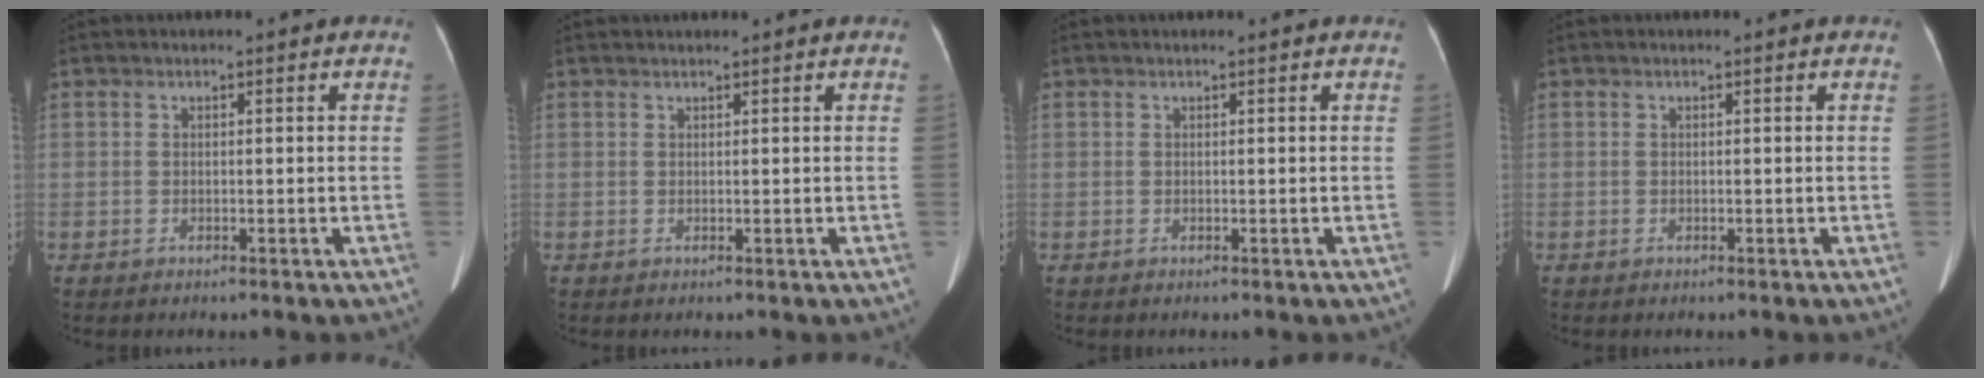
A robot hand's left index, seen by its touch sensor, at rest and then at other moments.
{"total": 0.8, "force": [0.8, 0.1, 0.1], "torque": [-0.004, 0.012, 0.015]}
{"total": 0.0}
{"total": 0.0}